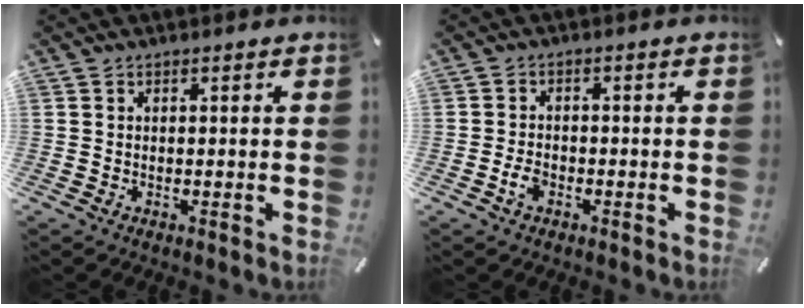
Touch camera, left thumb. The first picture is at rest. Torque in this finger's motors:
{"motor_torque": [0.04, 0.24, 0.10, 0.00, 0.02]}